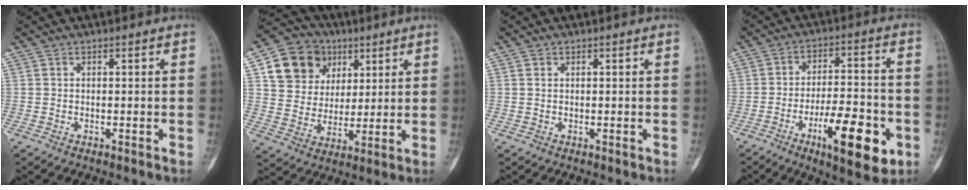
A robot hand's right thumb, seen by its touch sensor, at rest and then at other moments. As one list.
[{"total": 14.2, "force": [6.0, 11.9, 4.9], "torque": [-0.050, -0.005, 0.110]}, {"total": 0.7, "force": [0.3, 0.5, 0.4], "torque": [-0.008, 0.000, 0.006]}, {"total": 16.1, "force": [-6.3, 5.5, 13.7], "torque": [-0.200, 0.023, -0.091]}]